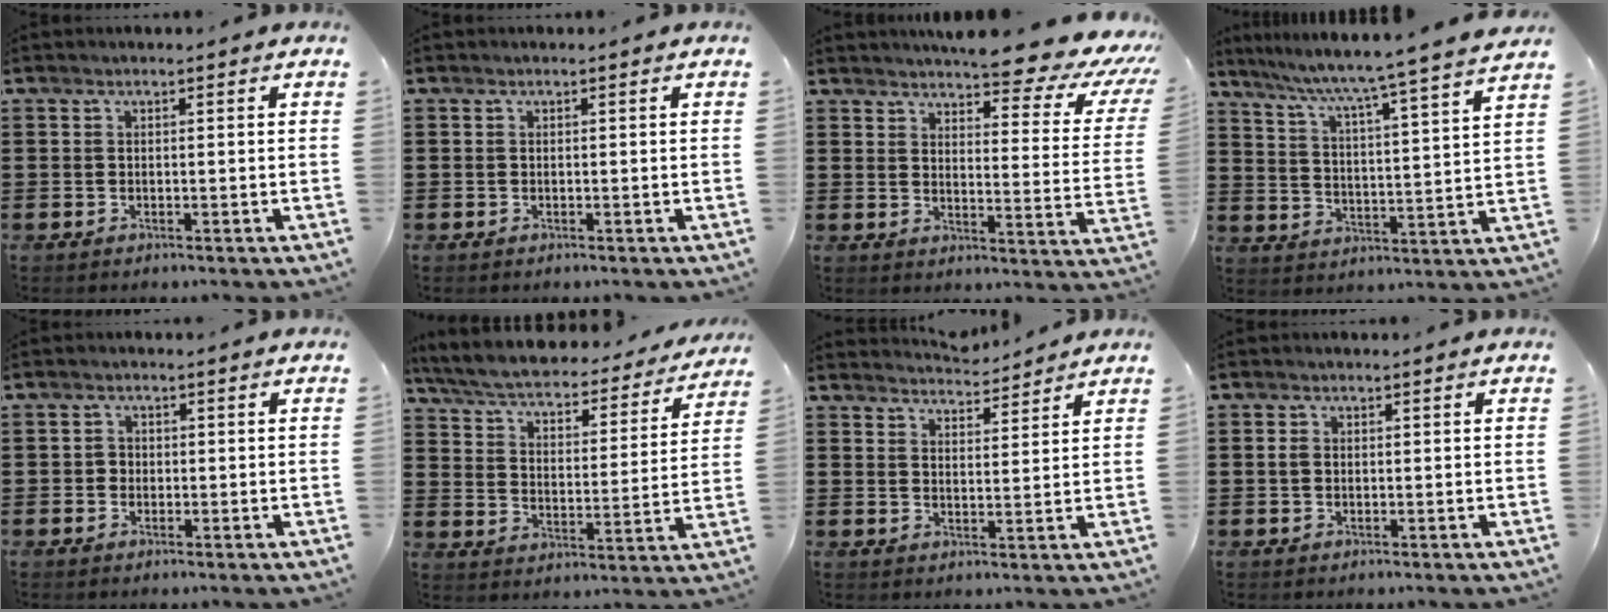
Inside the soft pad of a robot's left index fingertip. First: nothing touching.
{"total": 0.0}
{"total": 7.7, "force": [6.9, 0.6, 3.4], "torque": [-0.065, -0.054, 0.115]}
{"total": 5.4, "force": [4.6, -1.4, 2.5], "torque": [-0.069, -0.046, 0.065]}
{"total": 1.4, "force": [-0.1, 1.3, 0.4], "torque": [-0.012, 0.005, -0.004]}
{"total": 4.9, "force": [4.6, 0.5, 1.7], "torque": [-0.058, -0.035, 0.073]}
{"total": 3.7, "force": [3.7, 0.2, 0.1], "torque": [-0.014, -0.016, 0.068]}
{"total": 1.2, "force": [0.1, 1.0, 0.8], "torque": [-0.018, 0.007, 0.000]}